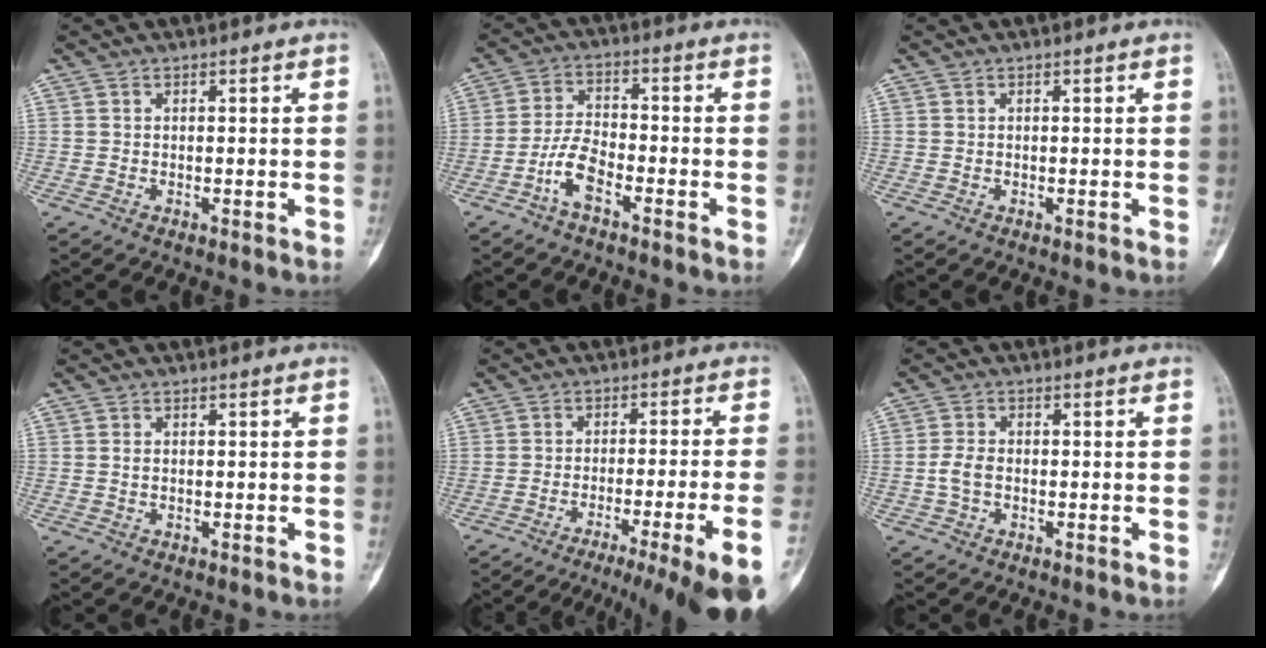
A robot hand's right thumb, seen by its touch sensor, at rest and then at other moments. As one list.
[{"total": 6.1, "force": [-3.3, 2.5, 4.4], "torque": [-0.088, 0.027, -0.068]}, {"total": 0.0}, {"total": 0.7, "force": [-0.1, 0.5, 0.4], "torque": [-0.005, 0.001, -0.004]}, {"total": 18.3, "force": [-12.1, 0.4, 13.8], "torque": [-0.150, 0.032, -0.174]}, {"total": 3.0, "force": [-0.6, 2.0, 2.1], "torque": [-0.045, 0.010, -0.016]}]